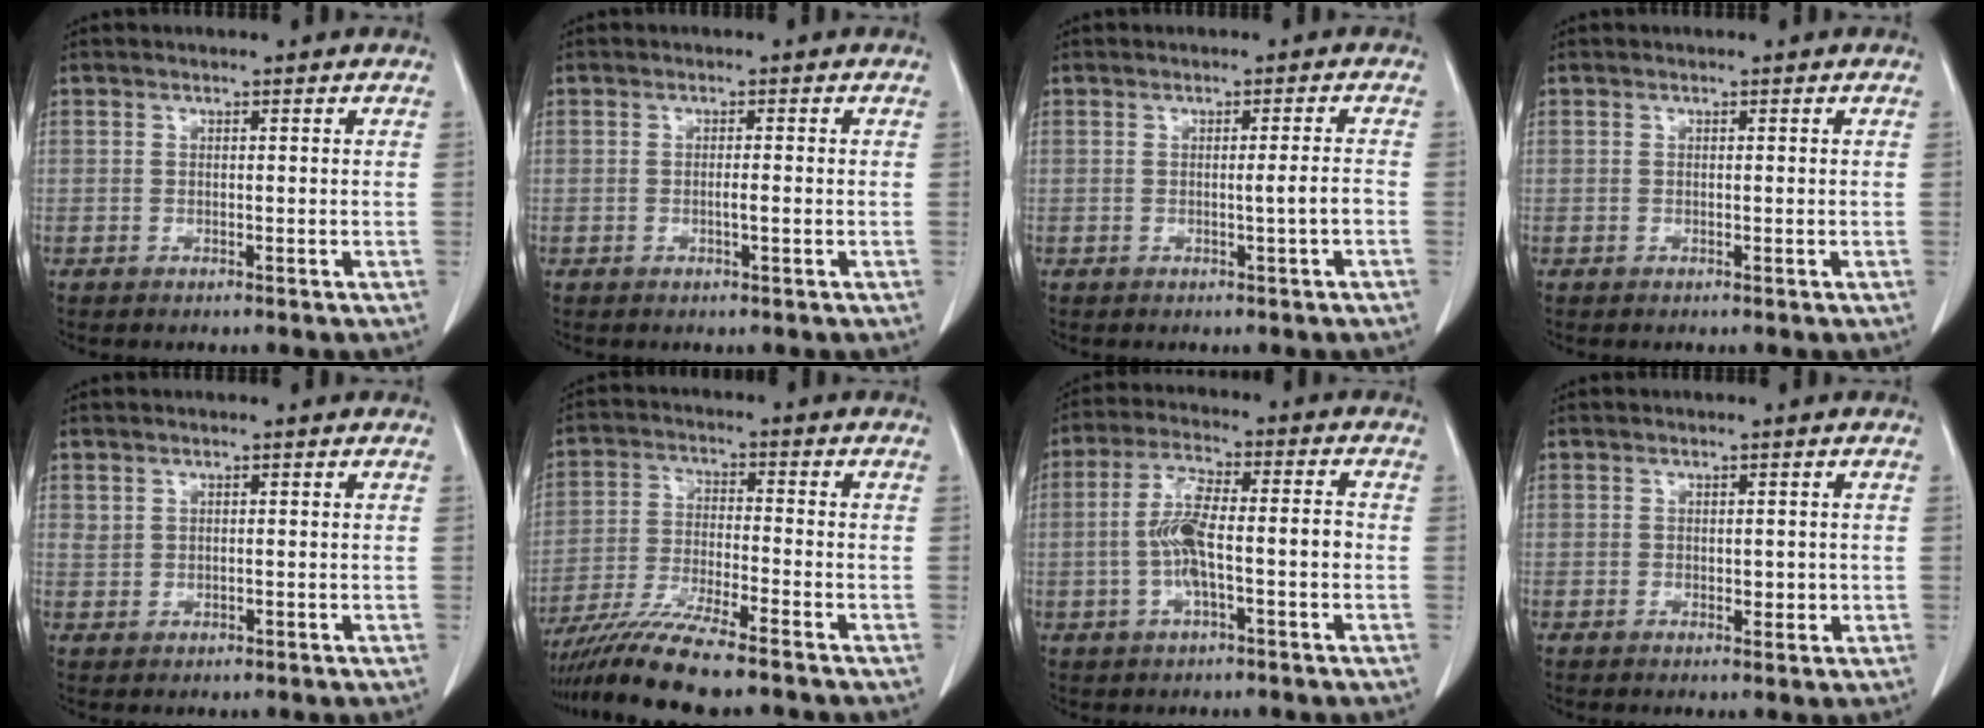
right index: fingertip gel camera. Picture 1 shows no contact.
{"total": 1.3, "force": [-0.3, 0.1, 1.2], "torque": [-0.021, -0.001, -0.003]}
{"total": 1.9, "force": [-0.6, -0.5, 1.7], "torque": [-0.027, -0.003, -0.011]}
{"total": 0.0}
{"total": 1.1, "force": [0.7, 0.8, 0.4], "torque": [-0.003, -0.002, 0.014]}
{"total": 10.7, "force": [-8.9, -0.2, 6.0], "torque": [-0.109, -0.027, -0.156]}
{"total": 9.0, "force": [-1.4, 2.1, 8.6], "torque": [-0.169, 0.020, -0.027]}
{"total": 1.9, "force": [0.0, 1.2, 1.5], "torque": [-0.015, -0.001, 0.004]}